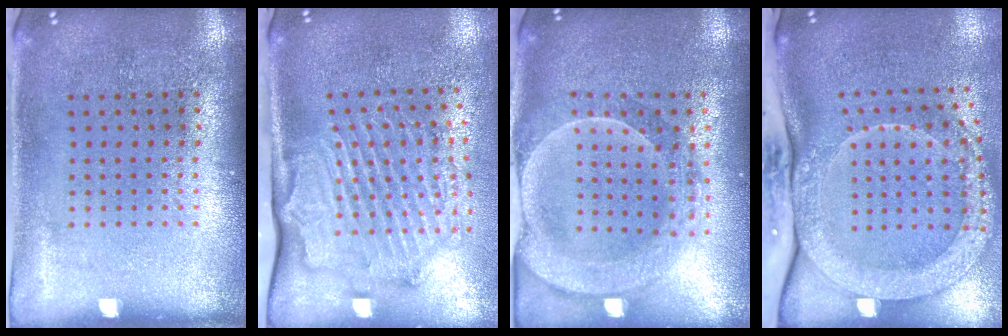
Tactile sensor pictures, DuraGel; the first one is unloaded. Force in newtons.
{"total": 2.1, "press": 2.1, "slide": 0.5}
{"total": 2.3, "press": 2.1, "slide": 0.9}
{"total": 3.1, "press": 2.2, "slide": 2.2}